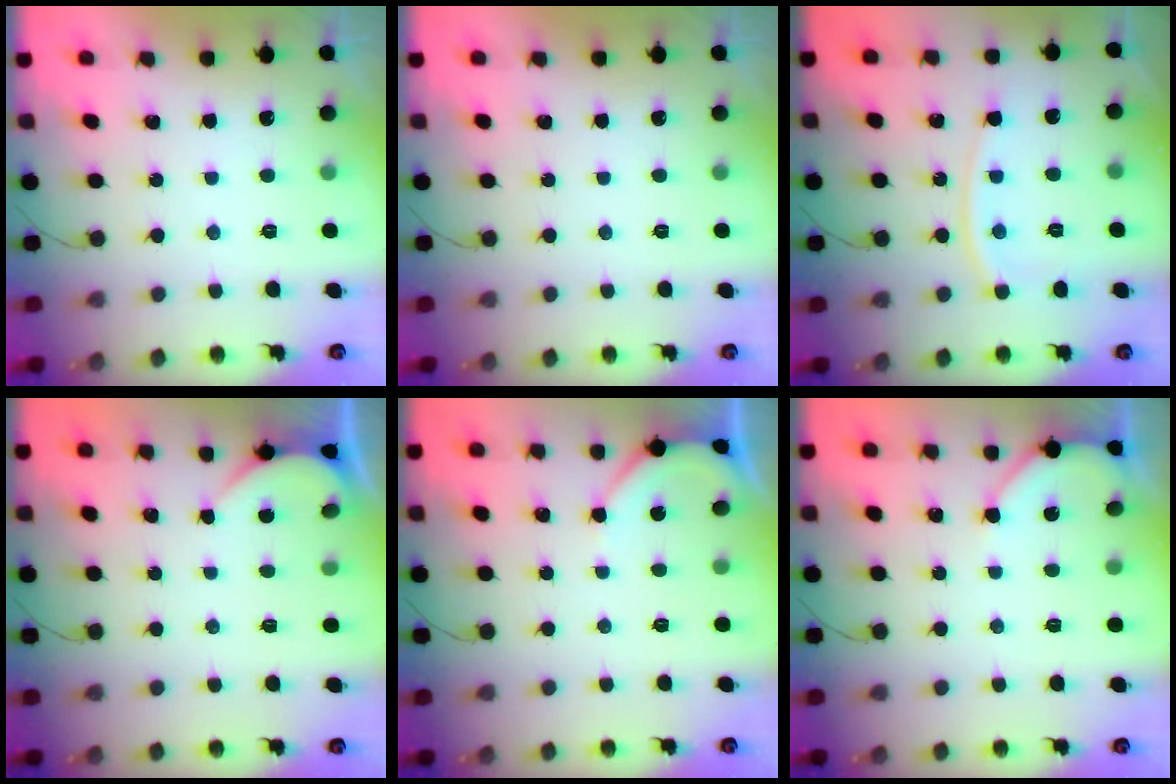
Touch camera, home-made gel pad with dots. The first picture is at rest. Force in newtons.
{"total": 0.0}
{"total": 7.2, "press": 7.1, "slide": 1.0}
{"total": 2.7, "press": 2.7, "slide": 0.3}
{"total": 3.1, "press": 3.1, "slide": 0.5}
{"total": 4.1, "press": 4.1, "slide": 0.4}